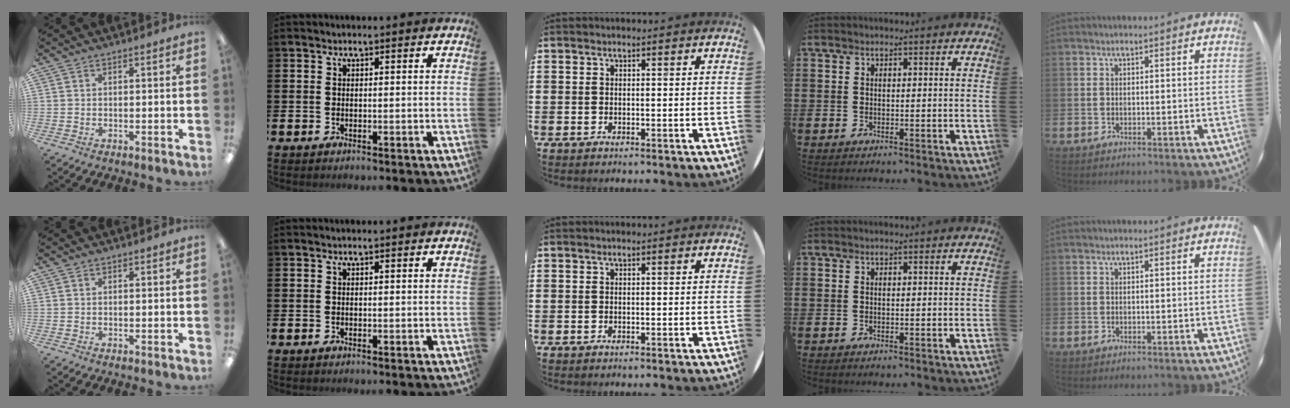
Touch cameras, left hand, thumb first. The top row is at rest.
{}